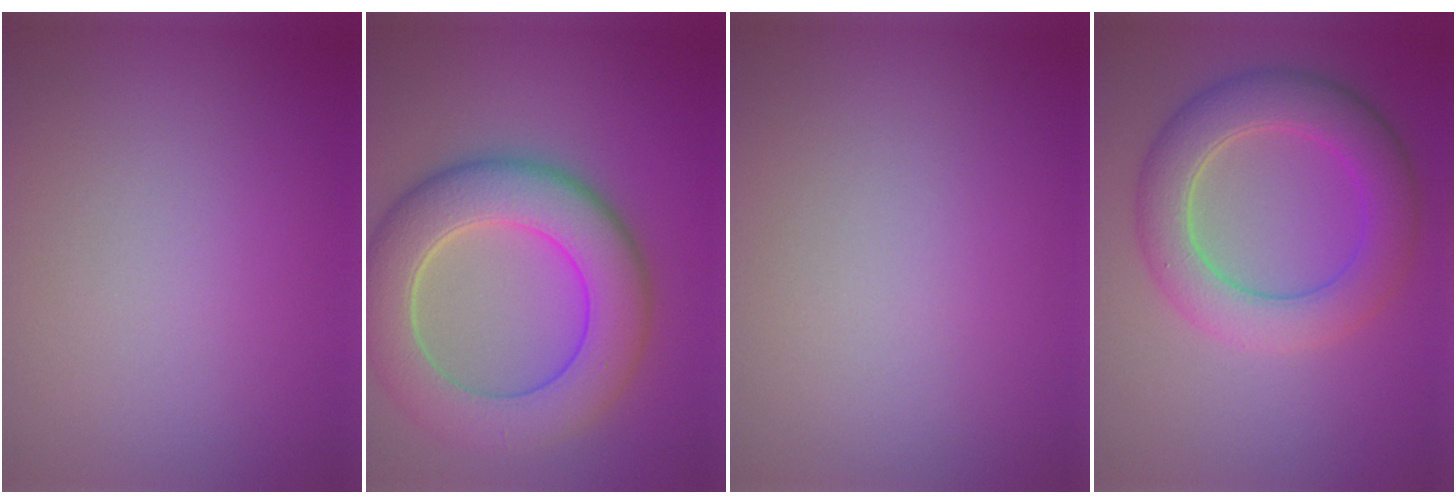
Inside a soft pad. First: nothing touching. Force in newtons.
{"total": 9.3, "press": 9.3, "slide": 0.8}
{"total": 0.0}
{"total": 6.3, "press": 6.3, "slide": 0.2}